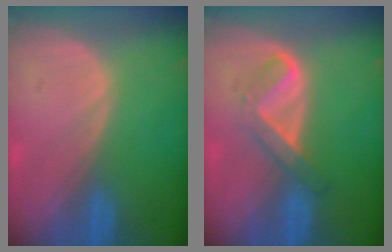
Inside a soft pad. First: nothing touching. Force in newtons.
{"total": 5.2, "press": 4.4, "slide": 2.9}